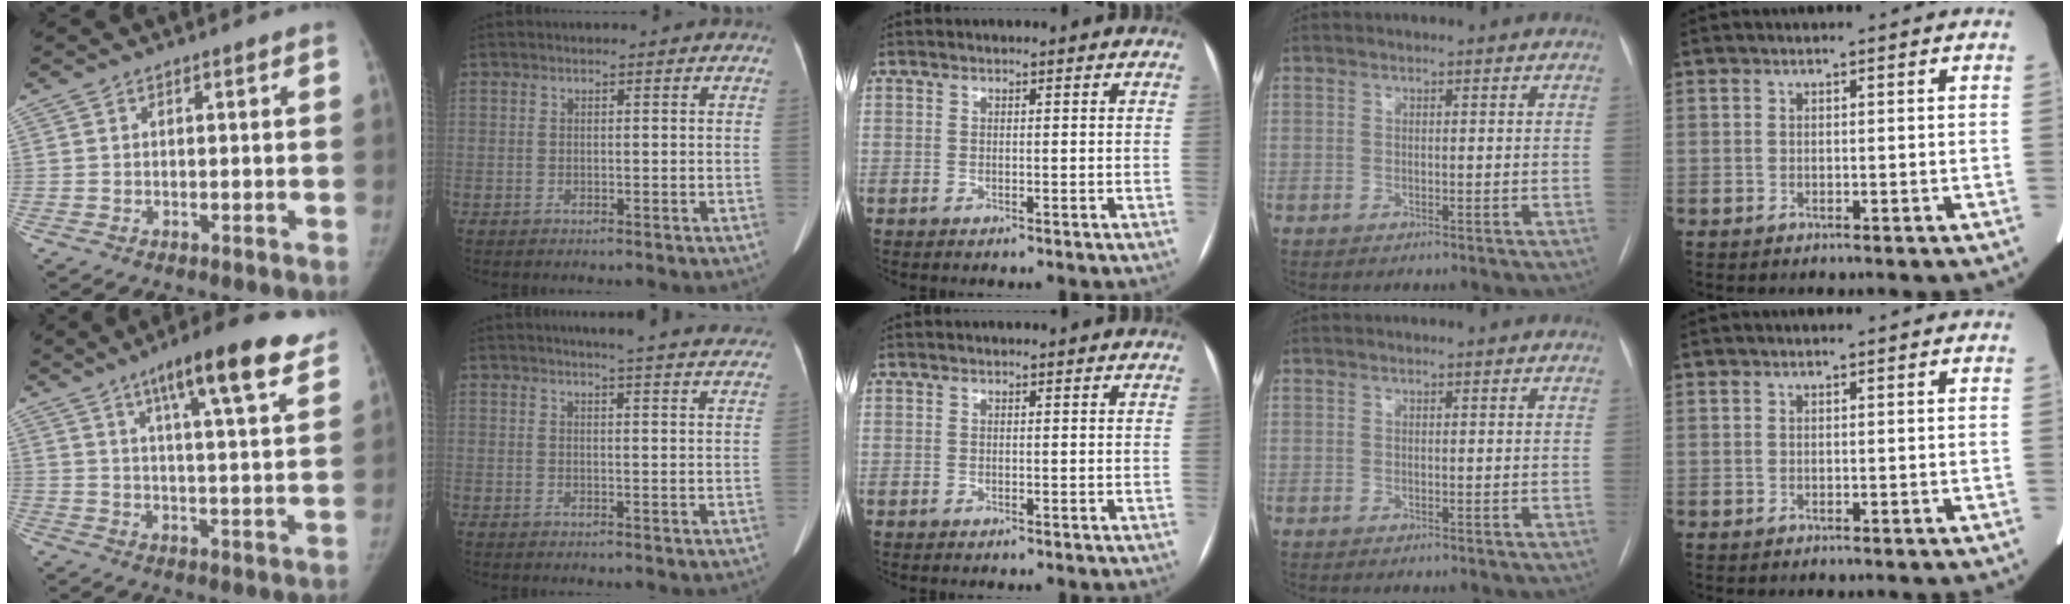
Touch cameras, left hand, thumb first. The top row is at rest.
{"thumb": {"total": 17.6, "force": [11.2, 3.2, 13.2], "torque": [-0.167, -0.034, 0.158]}, "index": {"total": 15.9, "force": [14.6, 1.1, 6.1], "torque": [-0.069, -0.013, 0.161]}}